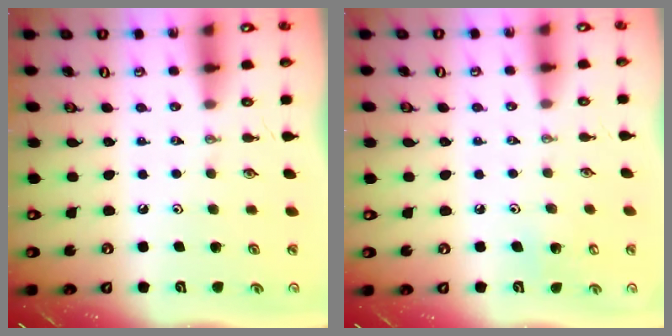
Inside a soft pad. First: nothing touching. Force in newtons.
{"total": 4.8, "press": 4.8, "slide": 0.4}